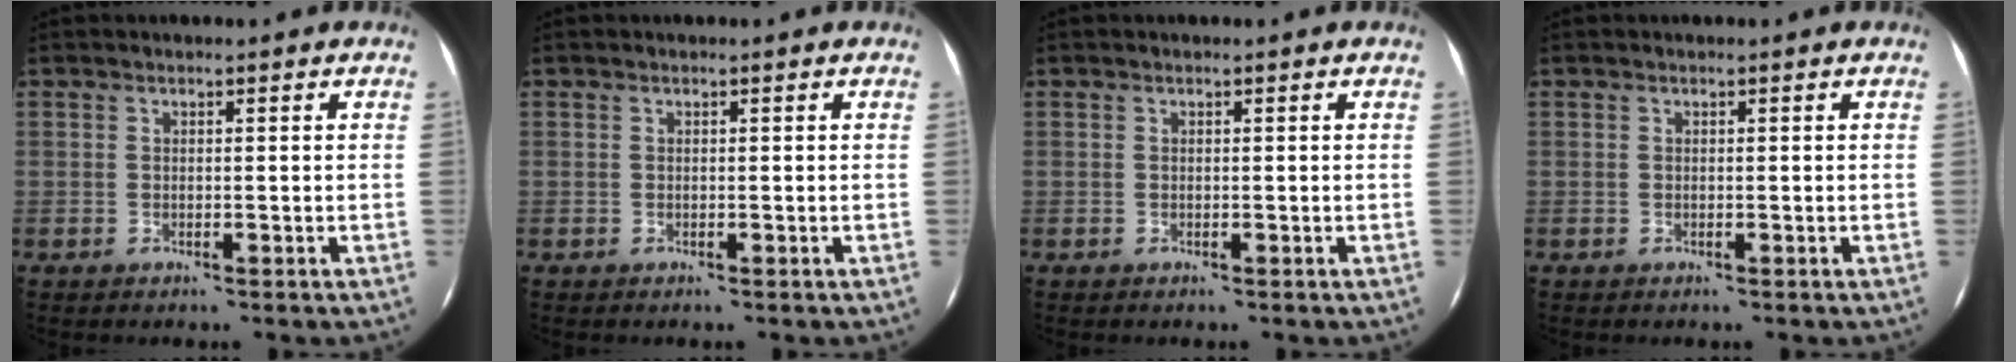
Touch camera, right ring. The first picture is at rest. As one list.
[{"total": 0.0}, {"total": 0.0}, {"total": 0.0}]